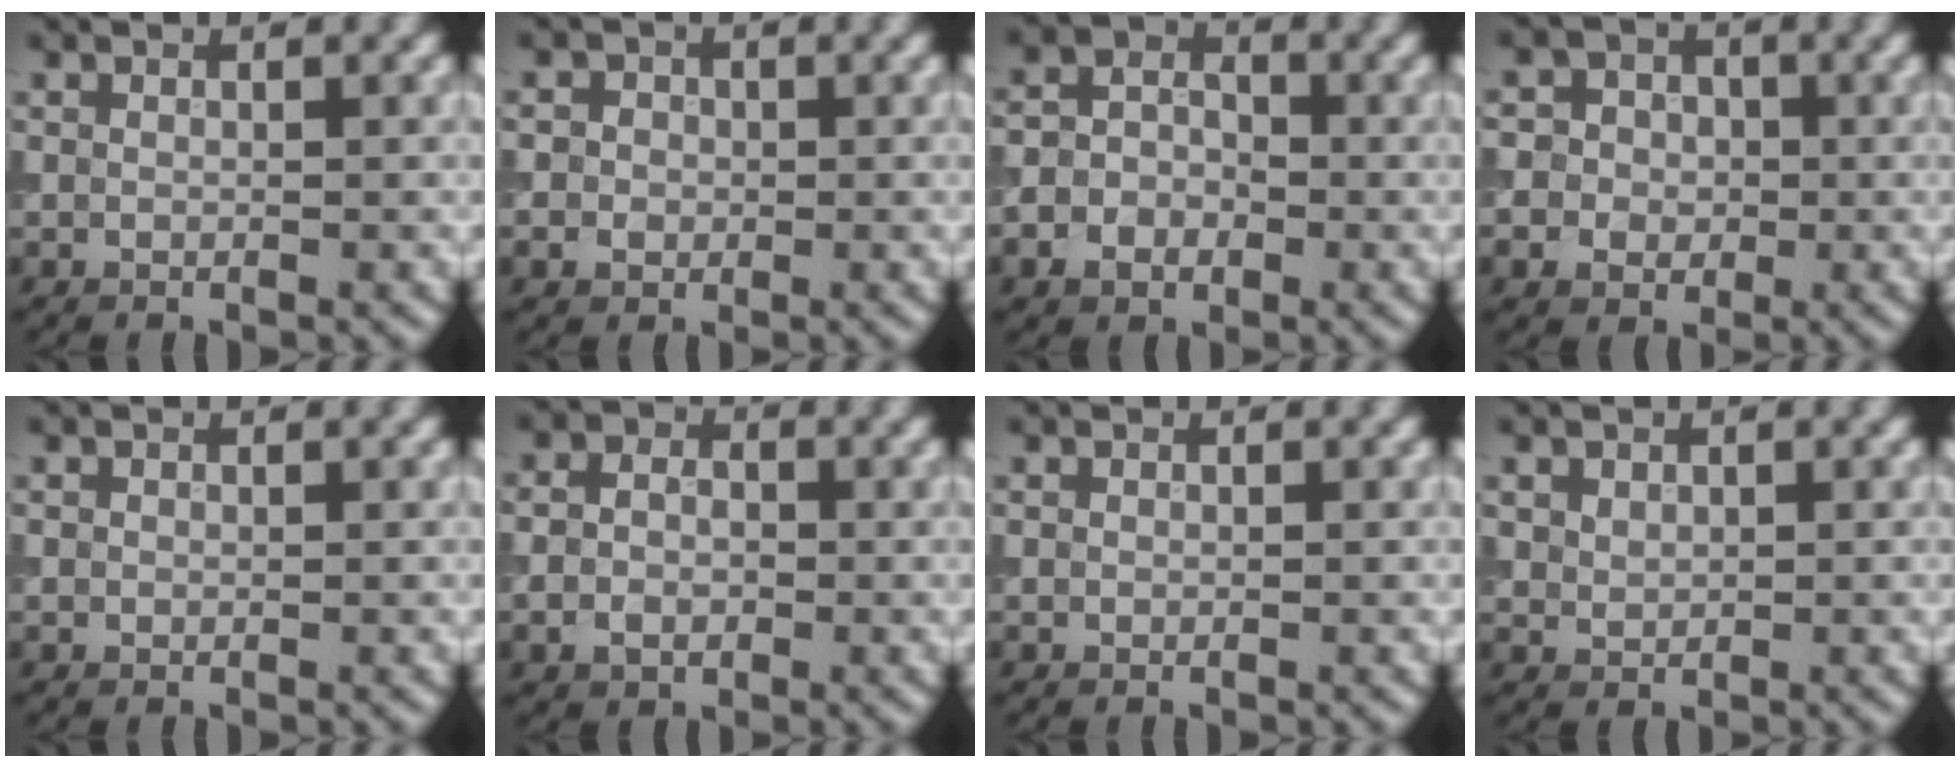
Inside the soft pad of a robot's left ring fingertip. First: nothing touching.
{"total": 2.9, "force": [-0.2, 2.7, 1.0], "torque": [0.003, 0.006, -0.023]}
{"total": 4.1, "force": [-1.7, 3.2, 2.0], "torque": [-0.025, 0.000, -0.038]}
{"total": 7.4, "force": [-0.6, 7.0, 2.2], "torque": [-0.038, 0.017, -0.039]}
{"total": 0.0}
{"total": 2.9, "force": [-0.6, 2.3, 1.7], "torque": [-0.020, -0.002, -0.015]}
{"total": 0.0}
{"total": 1.1, "force": [0.5, 0.8, 0.4], "torque": [-0.004, -0.003, 0.014]}